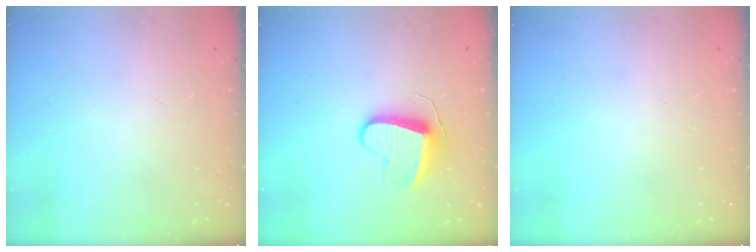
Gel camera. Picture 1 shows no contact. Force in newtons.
{"total": 9.3, "press": 9.3, "slide": 0.1}
{"total": 0.0}